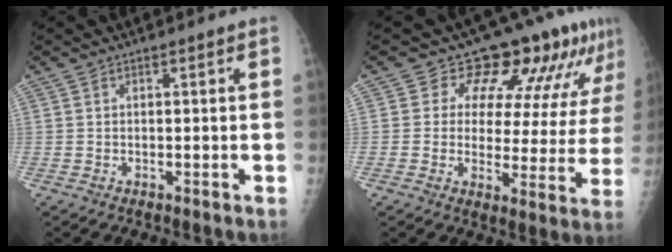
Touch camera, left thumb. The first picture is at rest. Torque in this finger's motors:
{"motor_torque": [0.13, 0.34, 0.09, 0.06, 0.04]}